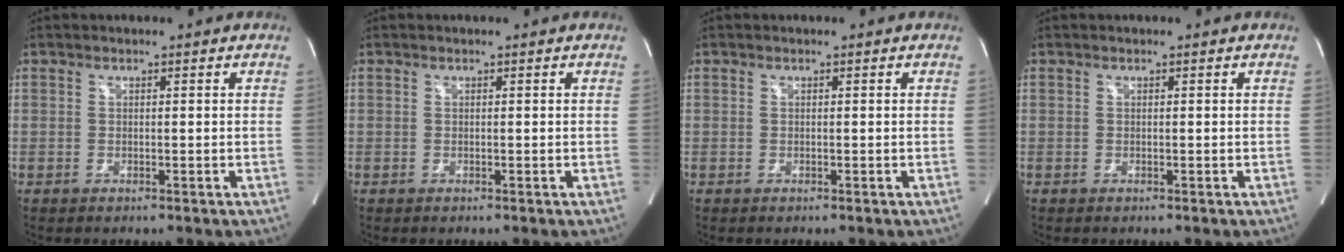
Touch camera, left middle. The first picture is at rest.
{"total": 0.0}
{"total": 0.0}
{"total": 0.0}